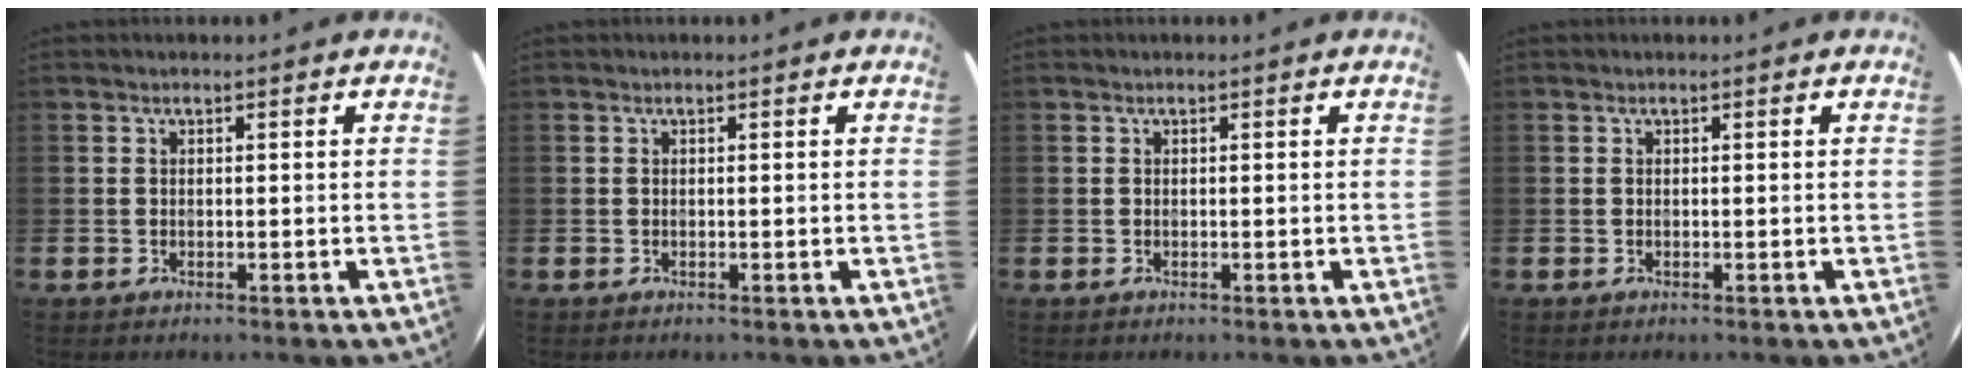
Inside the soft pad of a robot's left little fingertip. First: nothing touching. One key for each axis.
{"total": 0.0}
{"total": 0.0}
{"total": 0.0}